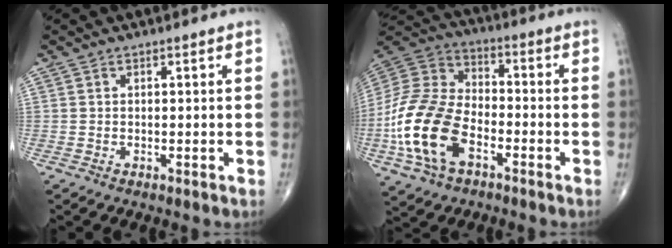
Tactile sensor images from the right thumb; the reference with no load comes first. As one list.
[{"total": 19.0, "force": [-6.5, 11.3, 13.8], "torque": [-0.278, 0.031, -0.128]}]